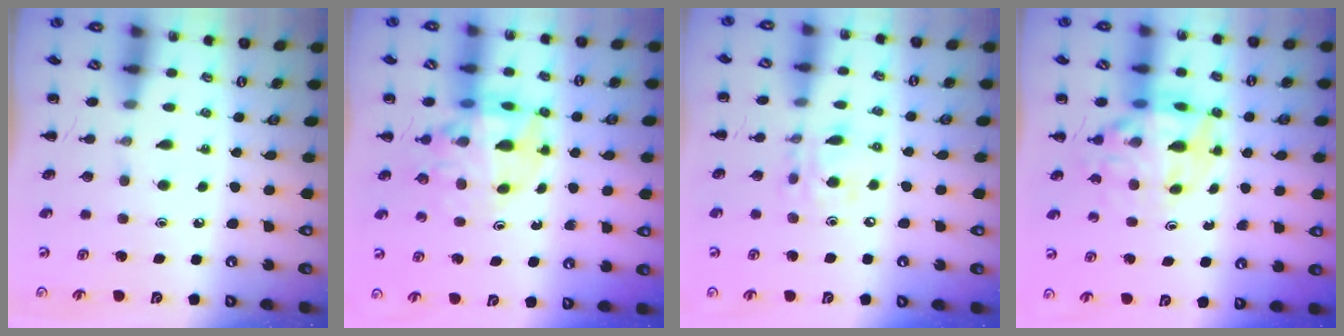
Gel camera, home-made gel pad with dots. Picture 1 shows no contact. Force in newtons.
{"total": 10.8, "press": 10.4, "slide": 2.8}
{"total": 9.1, "press": 8.9, "slide": 1.9}
{"total": 10.3, "press": 10.0, "slide": 2.7}